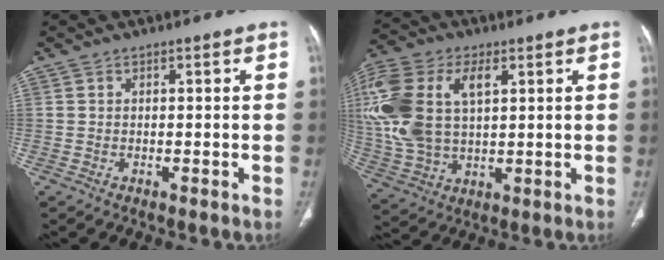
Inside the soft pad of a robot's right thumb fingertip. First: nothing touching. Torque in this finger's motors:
{"motor_torque": [2.34, 2.54, 1.81, 0.70, 0.28]}